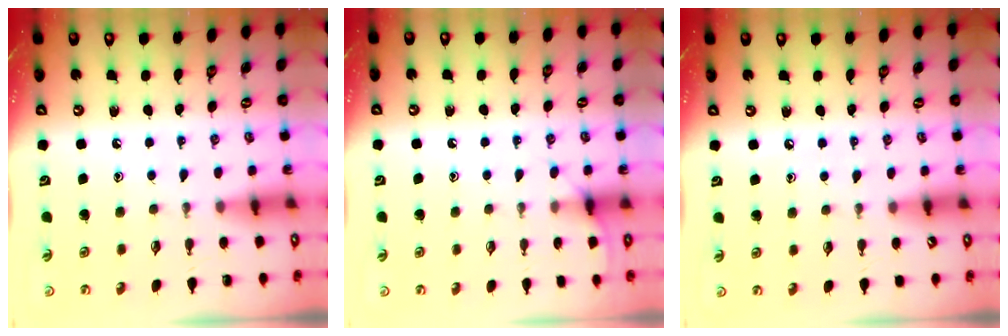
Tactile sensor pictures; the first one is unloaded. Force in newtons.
{"total": 5.8, "press": 5.7, "slide": 0.8}
{"total": 3.0, "press": 3.0, "slide": 0.4}